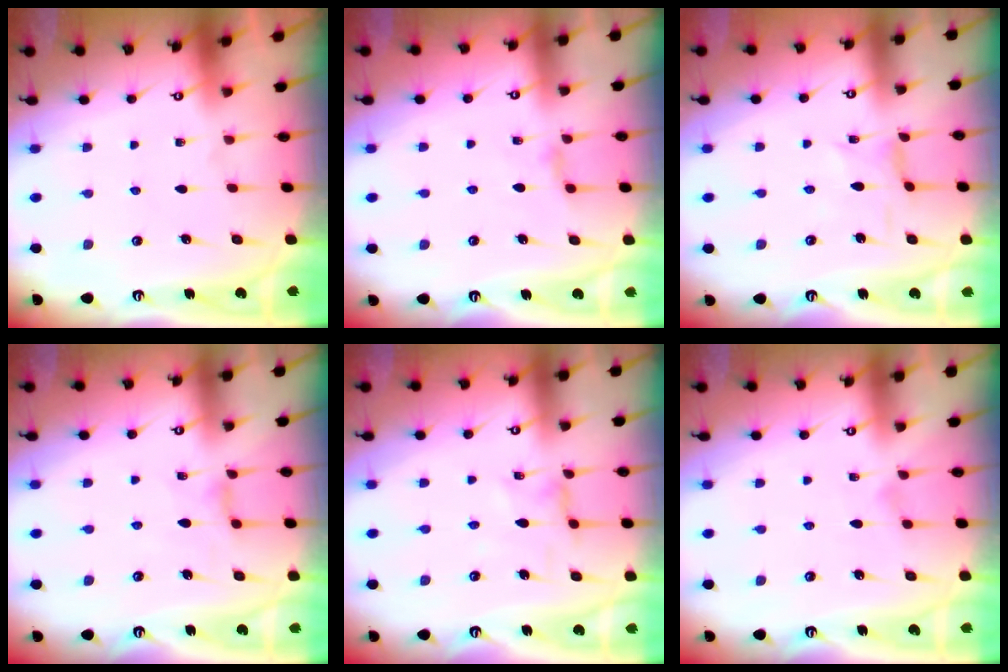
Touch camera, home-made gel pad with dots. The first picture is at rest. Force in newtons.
{"total": 2.4, "press": 2.3, "slide": 0.4}
{"total": 0.8, "press": 0.8, "slide": 0.3}
{"total": 3.4, "press": 3.4, "slide": 0.5}
{"total": 0.9, "press": 0.8, "slide": 0.3}
{"total": 0.0}